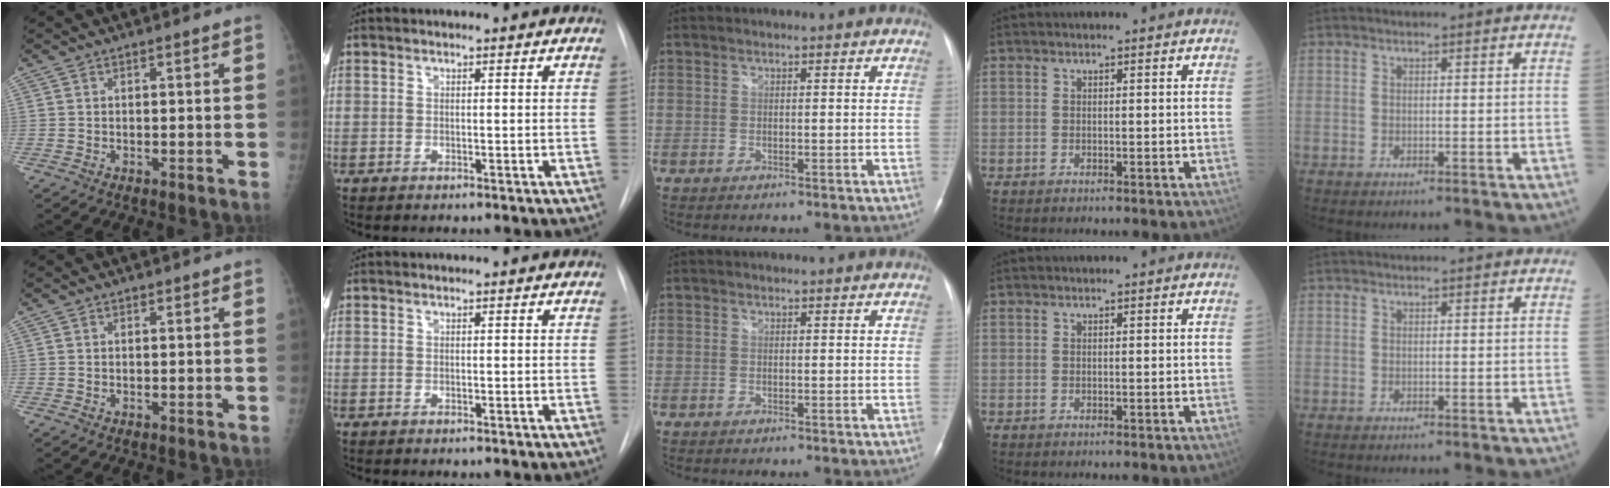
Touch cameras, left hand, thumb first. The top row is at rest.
{}